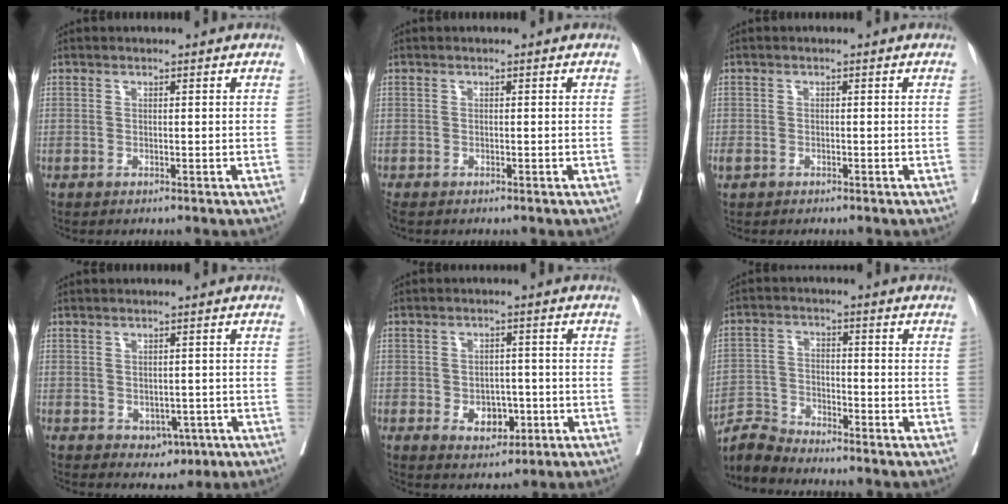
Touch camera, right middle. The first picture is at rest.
{"total": 1.3, "force": [-1.1, 0.6, 0.5], "torque": [-0.014, -0.005, -0.020]}
{"total": 1.1, "force": [-0.7, 0.6, 0.5], "torque": [-0.017, 0.000, -0.012]}
{"total": 3.6, "force": [-1.1, 2.7, 2.2], "torque": [-0.019, 0.001, -0.004]}
{"total": 5.1, "force": [-1.5, 3.5, 3.5], "torque": [-0.041, 0.003, -0.013]}
{"total": 4.8, "force": [-4.8, -0.1, -0.7], "torque": [0.011, -0.006, -0.094]}